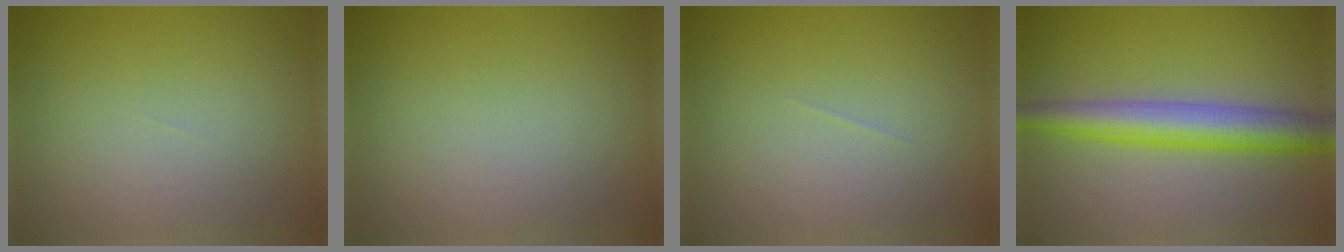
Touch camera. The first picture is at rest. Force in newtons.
{"total": 0.0}
{"total": 0.0}
{"total": 5.6, "press": 5.6, "slide": 0.1}